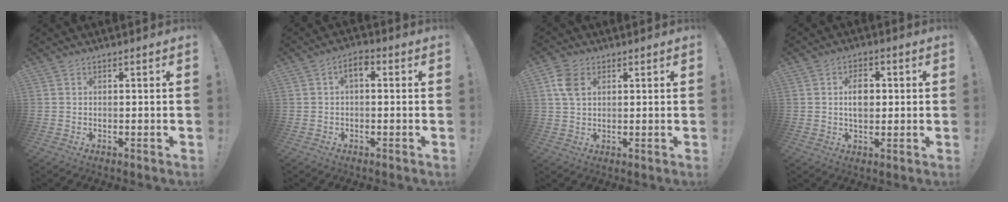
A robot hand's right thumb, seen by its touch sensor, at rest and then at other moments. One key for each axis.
{"total": 4.2, "fx": 0.2, "fy": 2.1, "fz": 3.7, "tx": -0.056, "ty": 0.007, "tz": 0.000}
{"total": 6.8, "fx": 2.5, "fy": 4.5, "fz": 4.4, "tx": -0.081, "ty": 0.001, "tz": 0.050}
{"total": 6.8, "fx": 0.8, "fy": 4.6, "fz": 4.9, "tx": -0.074, "ty": 0.001, "tz": 0.009}